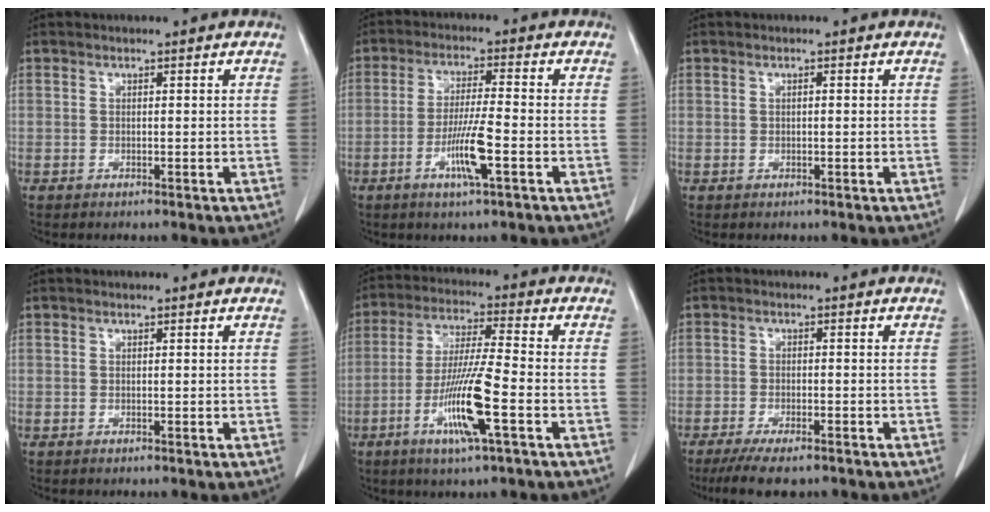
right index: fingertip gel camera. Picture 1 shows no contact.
{"total": 7.6, "force": [-3.0, 0.3, 7.0], "torque": [-0.133, -0.008, -0.054]}
{"total": 0.8, "force": [0.1, 0.4, 0.7], "torque": [-0.014, 0.002, 0.001]}
{"total": 0.0}
{"total": 11.9, "force": [-4.5, 0.2, 11.1], "torque": [-0.219, -0.015, -0.085]}
{"total": 8.9, "force": [-6.7, 2.7, 5.2], "torque": [-0.083, -0.015, -0.106]}